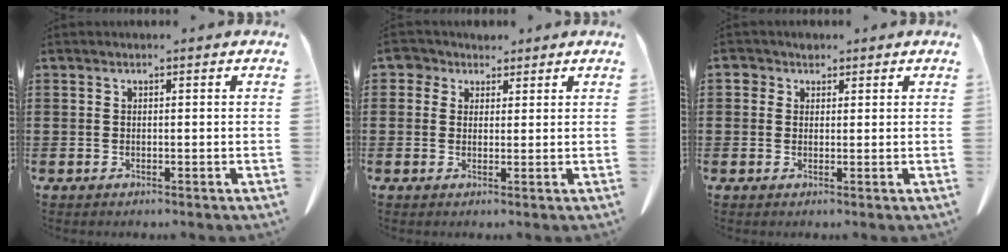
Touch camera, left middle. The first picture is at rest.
{"total": 3.2, "force": [2.0, 2.4, 0.8], "torque": [-0.020, 0.008, 0.035]}
{"total": 2.1, "force": [1.2, 1.6, 0.5], "torque": [-0.007, 0.005, 0.020]}